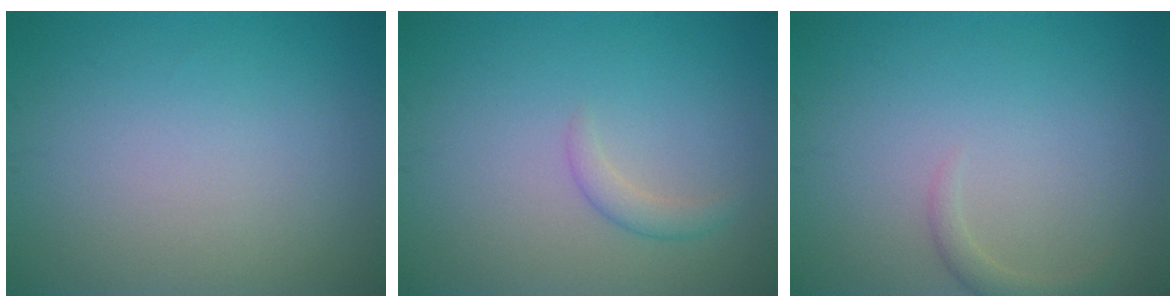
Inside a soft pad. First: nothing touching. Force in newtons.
{"total": 1.4, "press": 1.3, "slide": 0.1}
{"total": 1.2, "press": 1.2, "slide": 0.1}